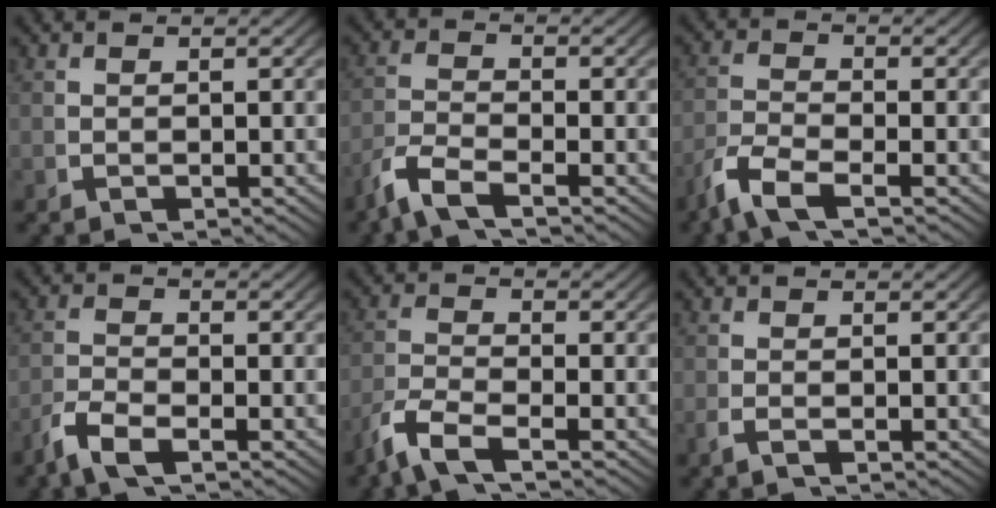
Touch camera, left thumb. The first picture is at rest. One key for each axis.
{"total": 3.9, "fx": -2.6, "fy": 1.5, "fz": 2.5, "tx": -0.062, "ty": -0.010, "tz": -0.049}
{"total": 4.3, "fx": -2.5, "fy": 1.7, "fz": 3.1, "tx": -0.077, "ty": -0.012, "tz": -0.045}
{"total": 2.9, "fx": -1.9, "fy": 1.0, "fz": 2.0, "tx": -0.052, "ty": -0.009, "tz": -0.038}
{"total": 4.7, "fx": -2.8, "fy": 2.0, "fz": 3.2, "tx": -0.083, "ty": -0.014, "tz": -0.049}
{"total": 0.8, "fx": -0.4, "fy": 0.1, "fz": 0.6, "tx": -0.021, "ty": -0.004, "tz": -0.006}